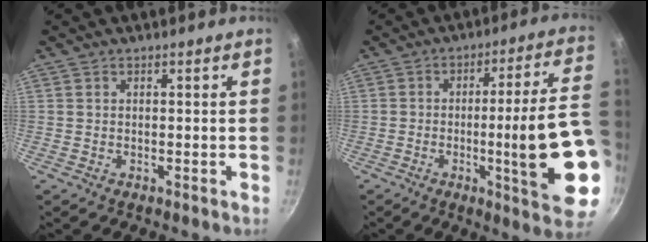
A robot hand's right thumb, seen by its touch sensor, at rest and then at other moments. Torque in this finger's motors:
{"motor_torque": [2.49, 2.32, 1.81, -0.74, 0.43]}